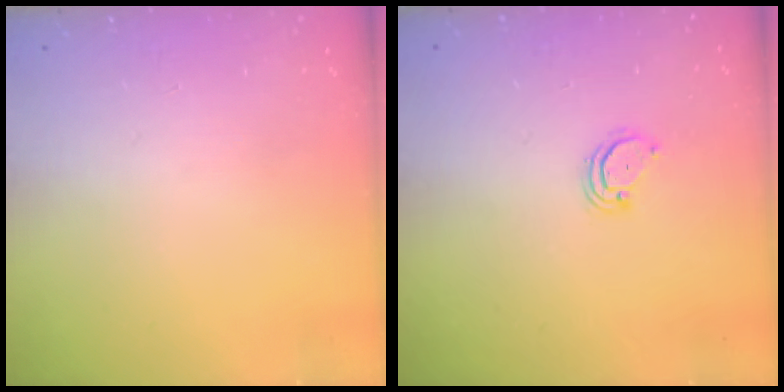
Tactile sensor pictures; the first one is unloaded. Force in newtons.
{"total": 3.0, "press": 3.0, "slide": 0.2}